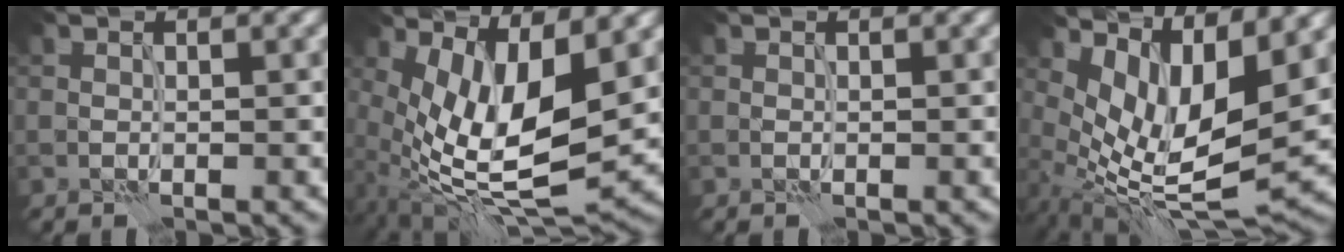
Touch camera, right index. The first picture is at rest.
{"total": 10.6, "force": [1.3, 3.9, 9.8], "torque": [-0.192, -0.020, 0.027]}
{"total": 0.0}
{"total": 9.5, "force": [2.3, 4.2, 8.2], "torque": [-0.161, -0.017, 0.049]}